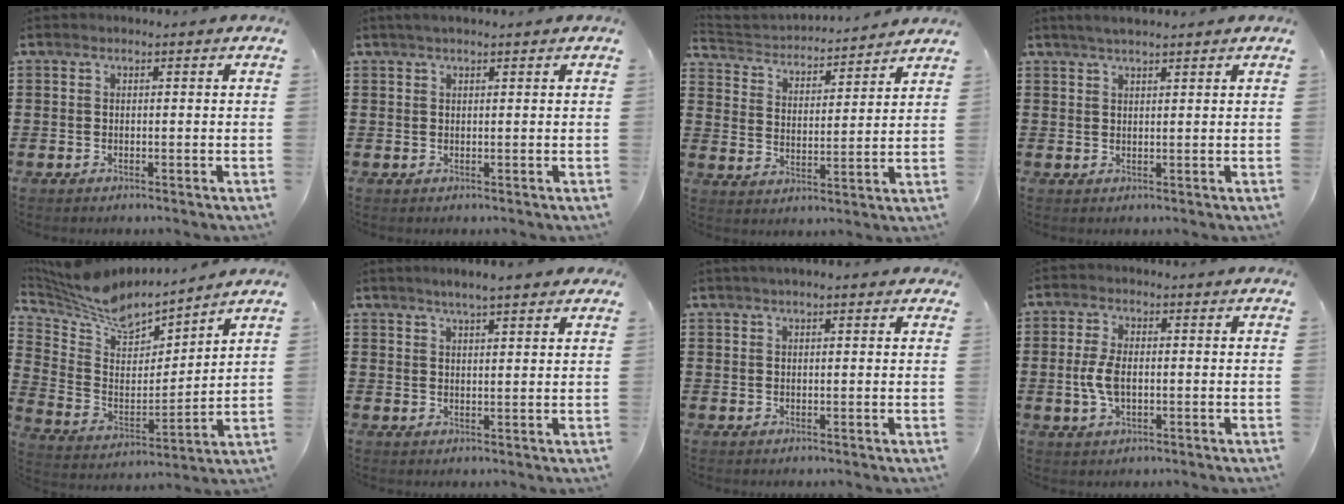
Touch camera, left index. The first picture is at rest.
{"total": 1.2, "force": [0.9, 0.1, 0.8], "torque": [-0.016, 0.002, 0.016]}
{"total": 3.3, "force": [3.3, 0.4, 0.0], "torque": [-0.023, -0.029, 0.050]}
{"total": 2.1, "force": [1.8, 0.2, 1.1], "torque": [-0.024, 0.004, 0.033]}
{"total": 7.7, "force": [6.9, 2.4, 2.3], "torque": [-0.087, -0.045, 0.120]}
{"total": 3.5, "force": [2.9, 0.2, 1.8], "torque": [-0.041, 0.002, 0.051]}
{"total": 1.8, "force": [1.3, 0.3, 1.2], "torque": [-0.024, 0.004, 0.024]}
{"total": 5.0, "force": [-0.2, 2.5, 4.3], "torque": [-0.110, -0.004, -0.012]}